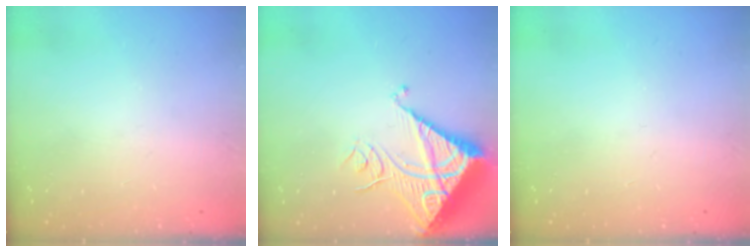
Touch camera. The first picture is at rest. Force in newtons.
{"total": 13.8, "press": 13.7, "slide": 1.3}
{"total": 0.0}